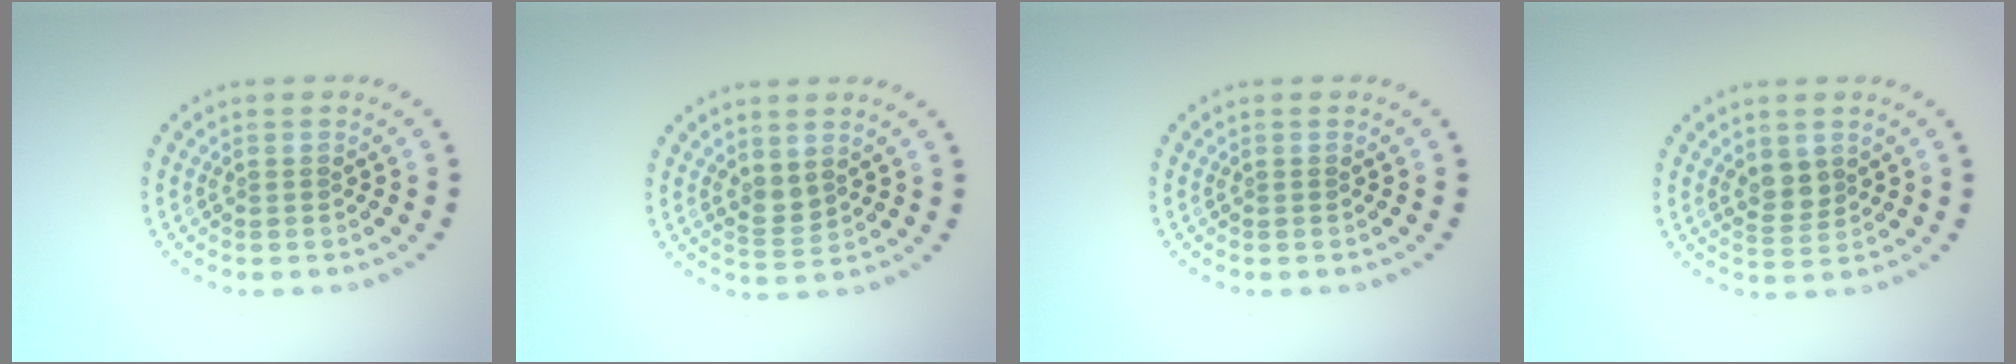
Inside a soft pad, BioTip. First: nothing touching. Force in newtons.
{"total": 1.6, "press": 1.4, "slide": 0.7}
{"total": 0.0}
{"total": 2.2, "press": 2.0, "slide": 0.9}